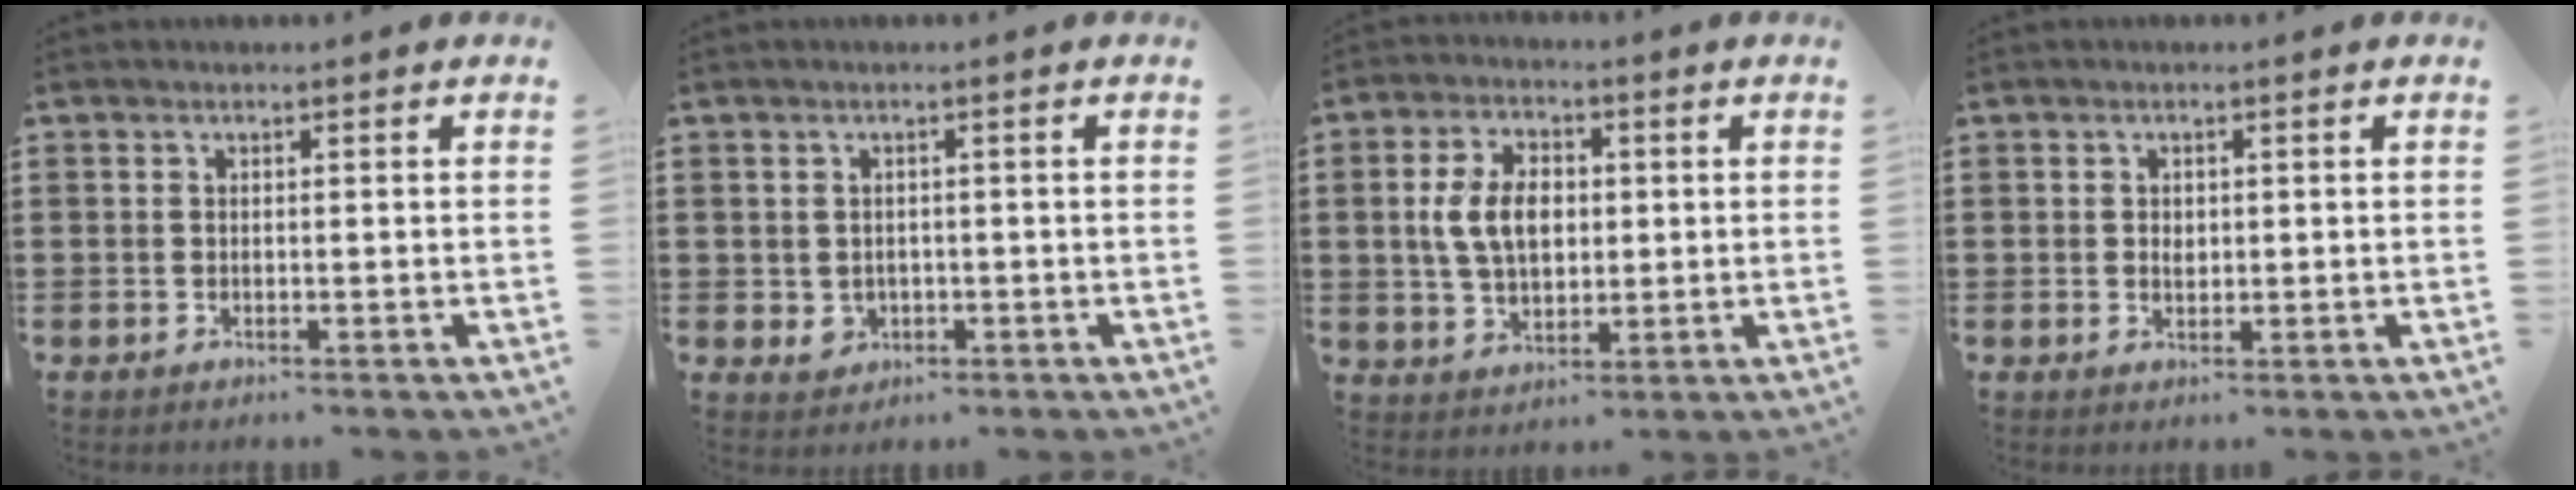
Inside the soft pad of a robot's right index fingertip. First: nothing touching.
{"total": 1.9, "force": [-0.3, 1.7, 0.8], "torque": [-0.021, 0.004, -0.008]}
{"total": 7.9, "force": [0.7, 5.1, 6.0], "torque": [-0.137, 0.009, 0.004]}
{"total": 1.2, "force": [0.2, 0.9, 0.8], "torque": [-0.017, 0.006, 0.002]}